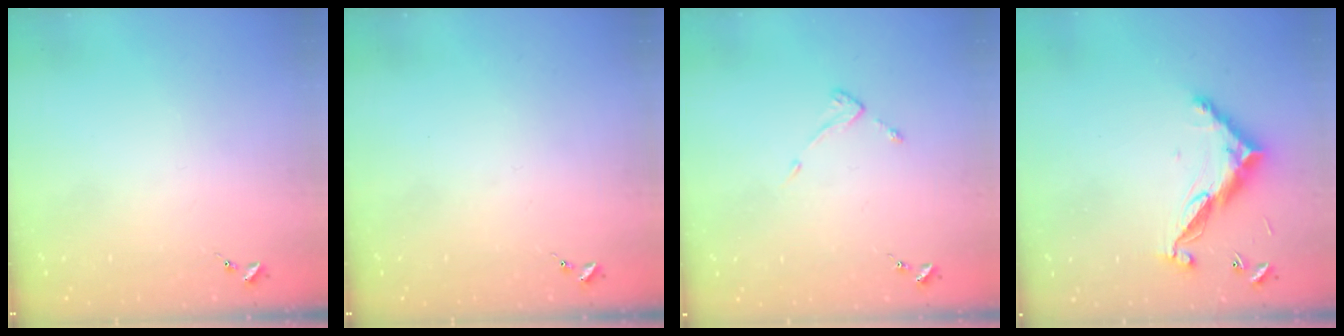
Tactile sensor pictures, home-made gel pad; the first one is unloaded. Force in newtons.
{"total": 0.0}
{"total": 2.6, "press": 2.6, "slide": 0.3}
{"total": 12.8, "press": 12.8, "slide": 0.4}